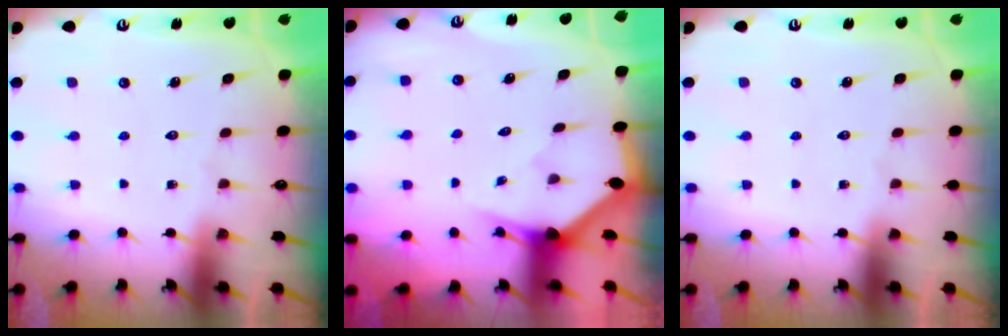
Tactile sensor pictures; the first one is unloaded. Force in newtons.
{"total": 2.4, "press": 2.4, "slide": 0.2}
{"total": 0.0}